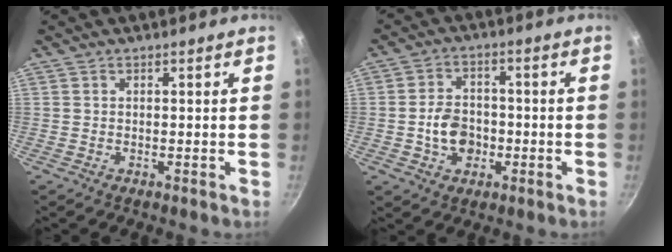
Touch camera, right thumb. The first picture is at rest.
{"total": 7.5, "force": [-1.8, 5.7, 4.6], "torque": [-0.058, 0.019, -0.033]}